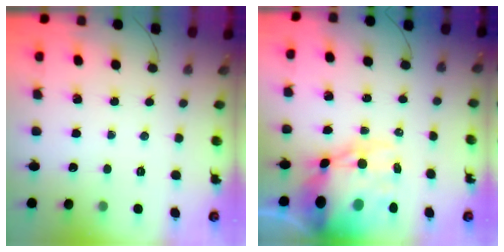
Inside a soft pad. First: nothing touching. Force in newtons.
{"total": 19.6, "press": 19.0, "slide": 4.6}